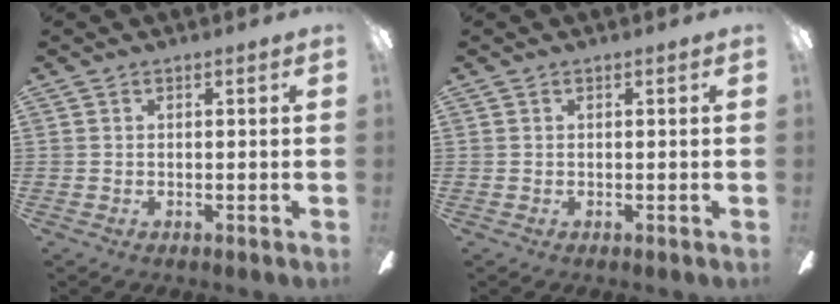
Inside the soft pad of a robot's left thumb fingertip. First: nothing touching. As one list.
[{"total": 0.0}]